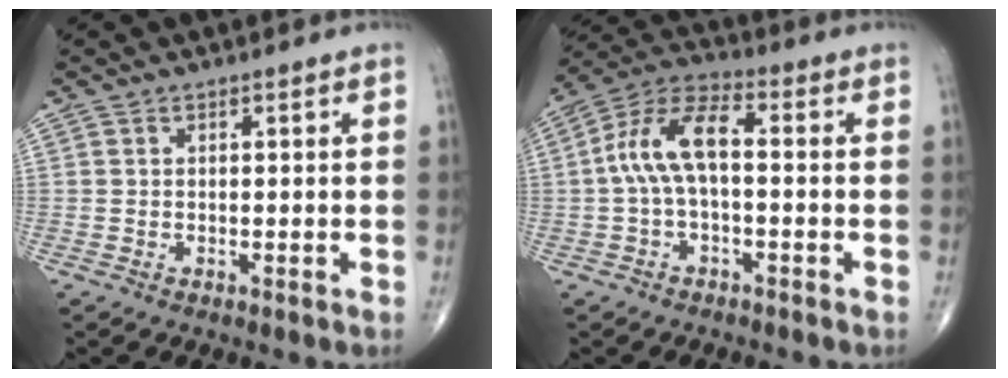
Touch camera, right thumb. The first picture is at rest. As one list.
[{"total": 10.3, "force": [-0.2, 4.8, 9.1], "torque": [-0.183, 0.040, -0.012]}]